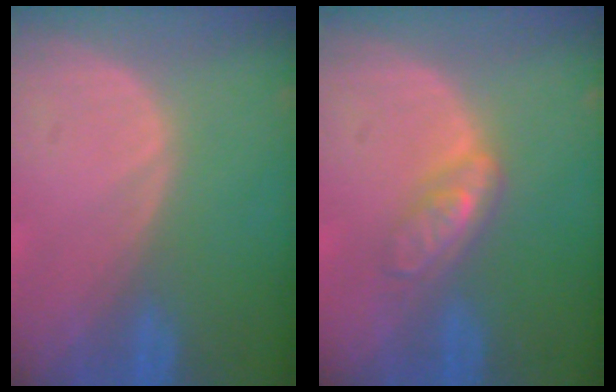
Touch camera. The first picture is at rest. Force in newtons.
{"total": 4.5, "press": 4.1, "slide": 1.8}